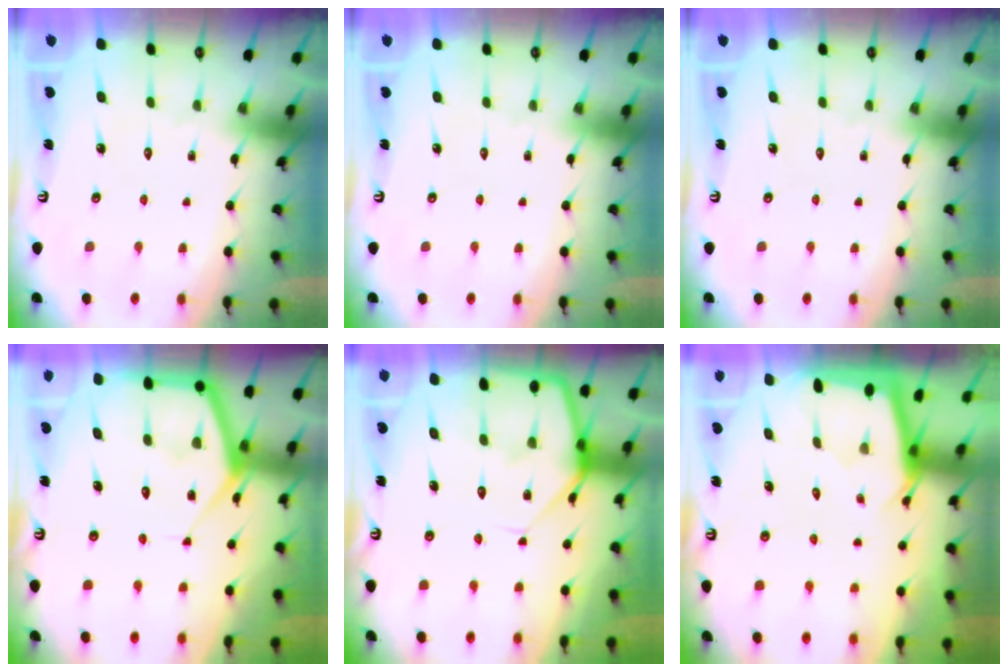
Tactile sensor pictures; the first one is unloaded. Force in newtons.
{"total": 0.0}
{"total": 0.0}
{"total": 10.3, "press": 10.3, "slide": 0.9}
{"total": 9.5, "press": 9.4, "slide": 0.9}
{"total": 2.2, "press": 2.2, "slide": 0.1}